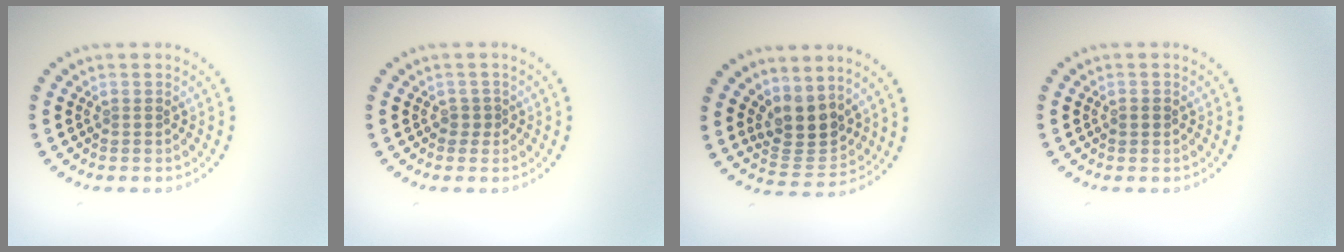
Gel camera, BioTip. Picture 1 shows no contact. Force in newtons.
{"total": 0.7, "press": 0.4, "slide": 0.6}
{"total": 3.9, "press": 3.3, "slide": 1.9}
{"total": 1.1, "press": 1.1, "slide": 0.2}